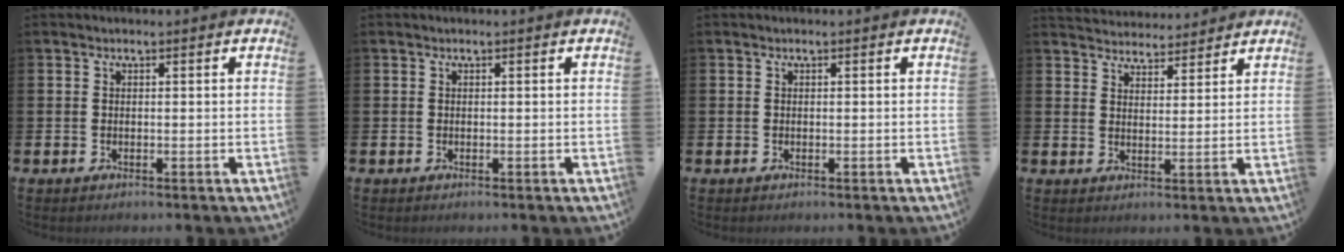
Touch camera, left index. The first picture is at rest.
{"total": 0.0}
{"total": 0.0}
{"total": 4.2, "force": [4.1, 0.8, -0.3], "torque": [-0.007, -0.023, 0.077]}